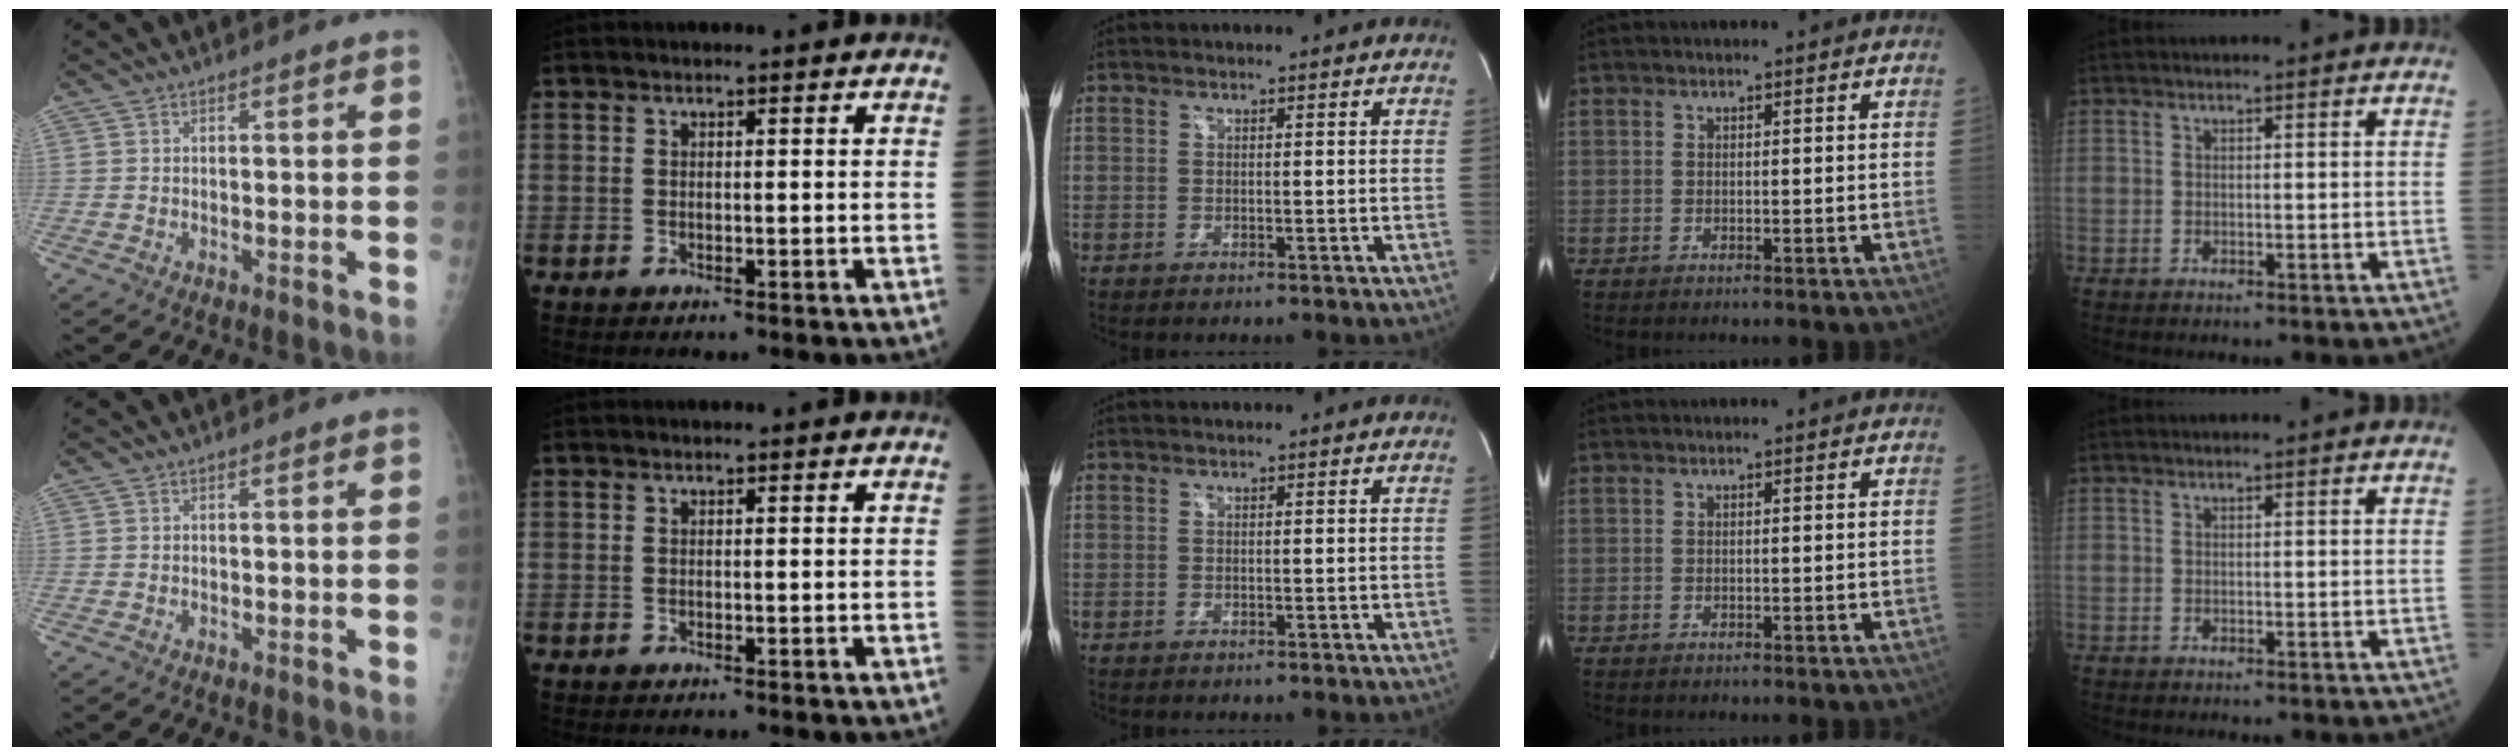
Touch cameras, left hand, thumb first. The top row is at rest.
{}